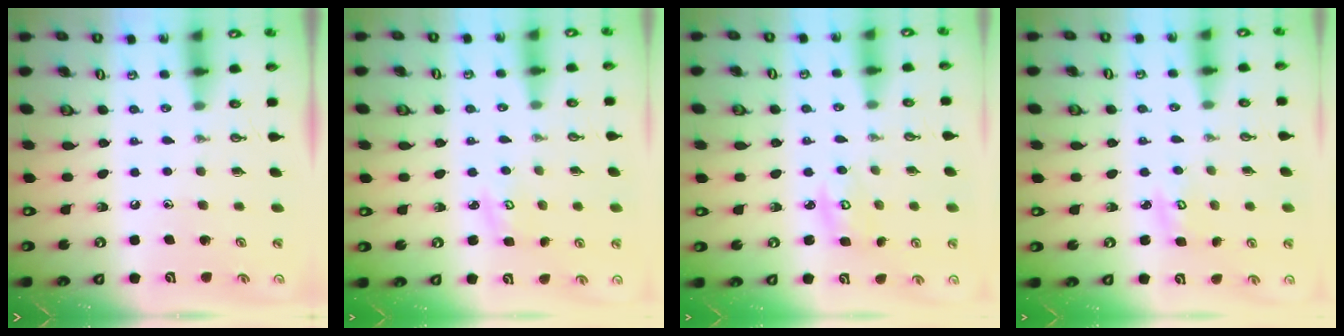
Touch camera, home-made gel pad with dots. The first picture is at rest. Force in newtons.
{"total": 2.8, "press": 2.8, "slide": 0.2}
{"total": 5.0, "press": 5.0, "slide": 0.6}
{"total": 2.5, "press": 2.5, "slide": 0.2}